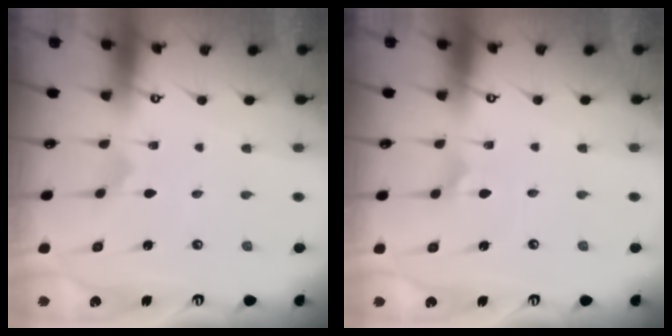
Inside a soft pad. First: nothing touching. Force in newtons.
{"total": 1.6, "press": 1.6, "slide": 0.1}